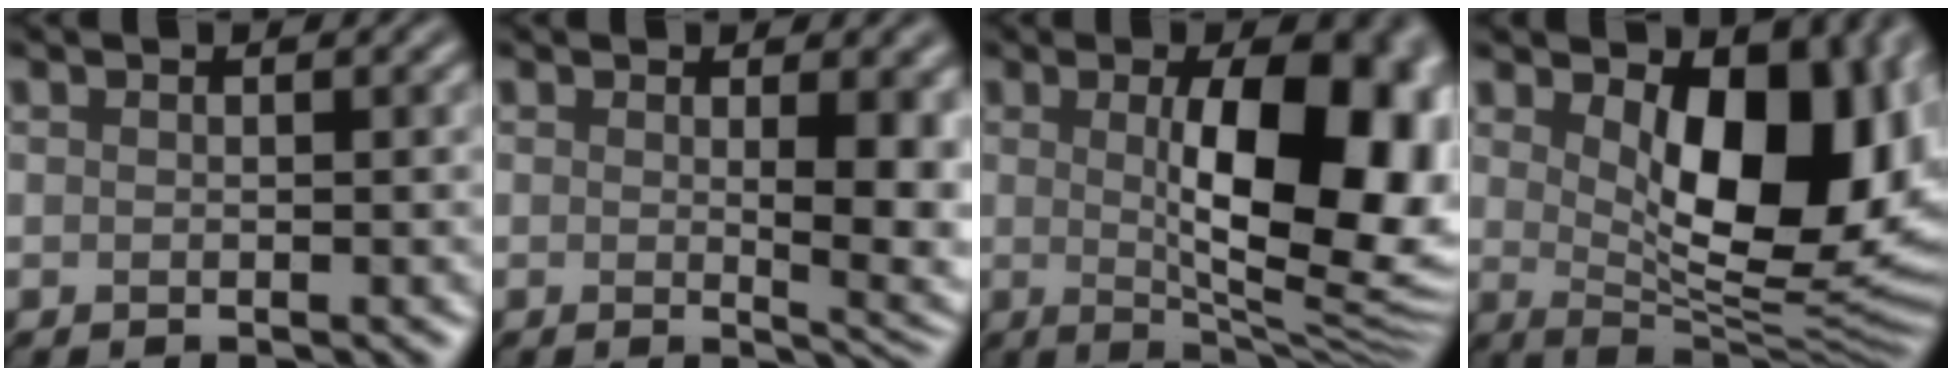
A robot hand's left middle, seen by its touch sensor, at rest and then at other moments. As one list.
[{"total": 5.6, "force": [0.5, 1.6, 5.3], "torque": [-0.058, -0.008, 0.015]}, {"total": 13.3, "force": [0.9, 4.7, 12.4], "torque": [-0.153, -0.001, 0.014]}, {"total": 12.3, "force": [2.5, 6.2, 10.3], "torque": [-0.125, -0.012, 0.047]}]